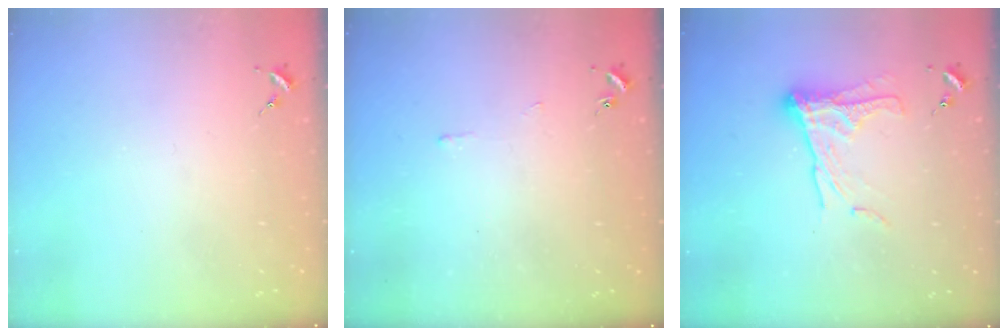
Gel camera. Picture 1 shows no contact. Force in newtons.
{"total": 2.5, "press": 2.5, "slide": 0.5}
{"total": 11.7, "press": 11.7, "slide": 0.6}